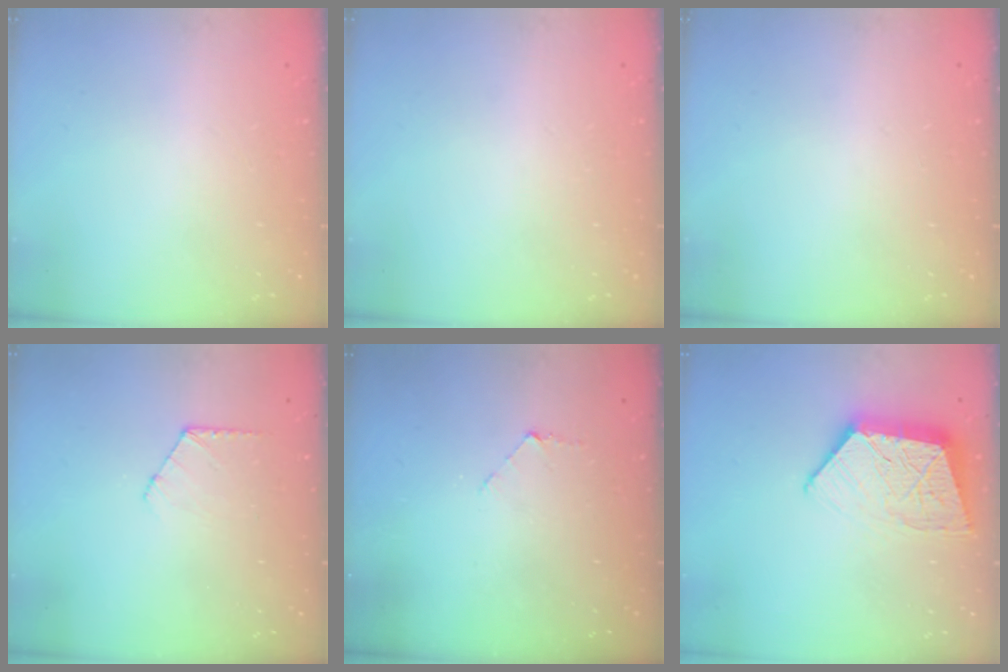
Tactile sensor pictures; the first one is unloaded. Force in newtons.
{"total": 0.0}
{"total": 0.0}
{"total": 6.7, "press": 6.7, "slide": 0.6}
{"total": 3.5, "press": 3.5, "slide": 0.3}
{"total": 13.6, "press": 13.5, "slide": 1.0}